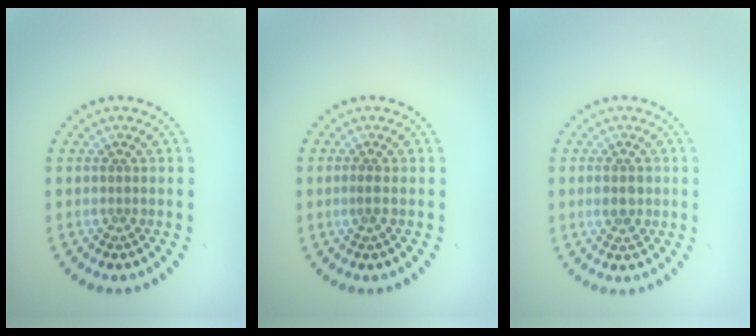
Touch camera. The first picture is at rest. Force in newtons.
{"total": 0.8, "press": 0.7, "slide": 0.4}
{"total": 2.4, "press": 2.4, "slide": 0.2}